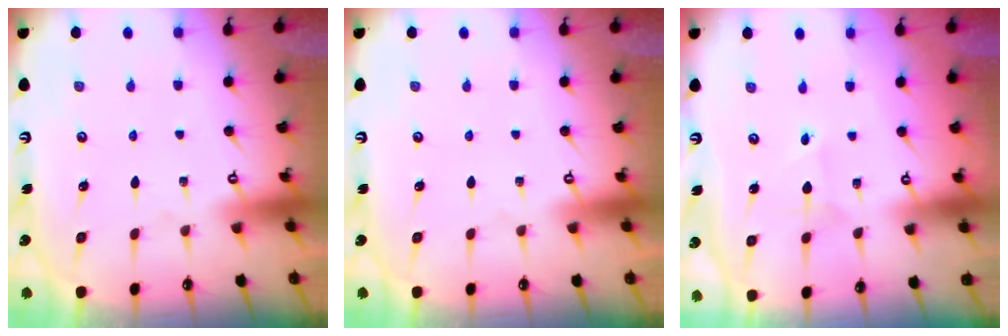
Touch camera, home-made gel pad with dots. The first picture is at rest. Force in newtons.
{"total": 0.0}
{"total": 2.8, "press": 2.7, "slide": 0.3}